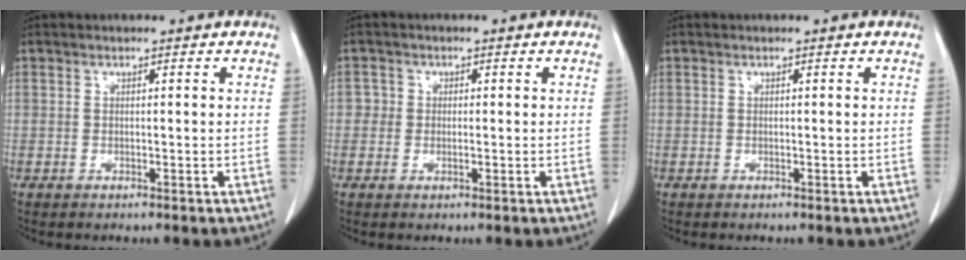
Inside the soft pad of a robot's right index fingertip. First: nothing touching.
{"total": 2.0, "force": [0.0, 1.9, 0.5], "torque": [0.002, 0.006, -0.005]}
{"total": 0.0}